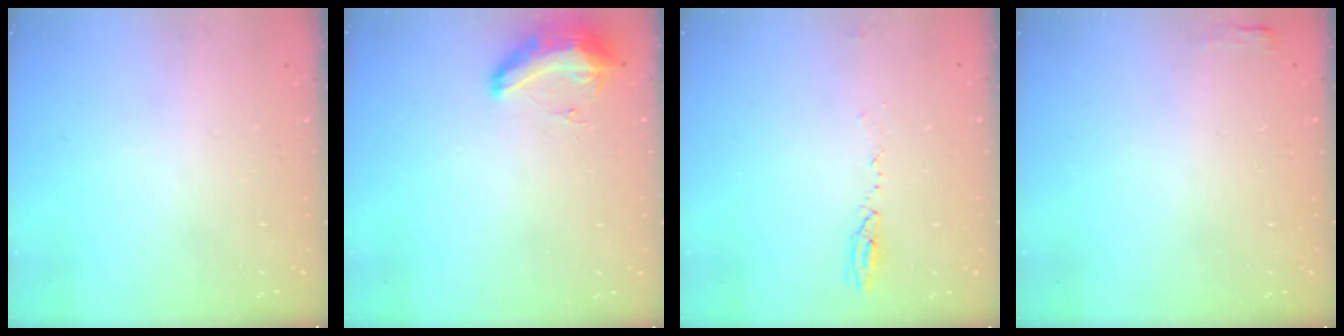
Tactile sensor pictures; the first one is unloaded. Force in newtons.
{"total": 14.6, "press": 10.5, "slide": 10.2}
{"total": 3.7, "press": 3.6, "slide": 1.1}
{"total": 2.7, "press": 2.6, "slide": 0.8}